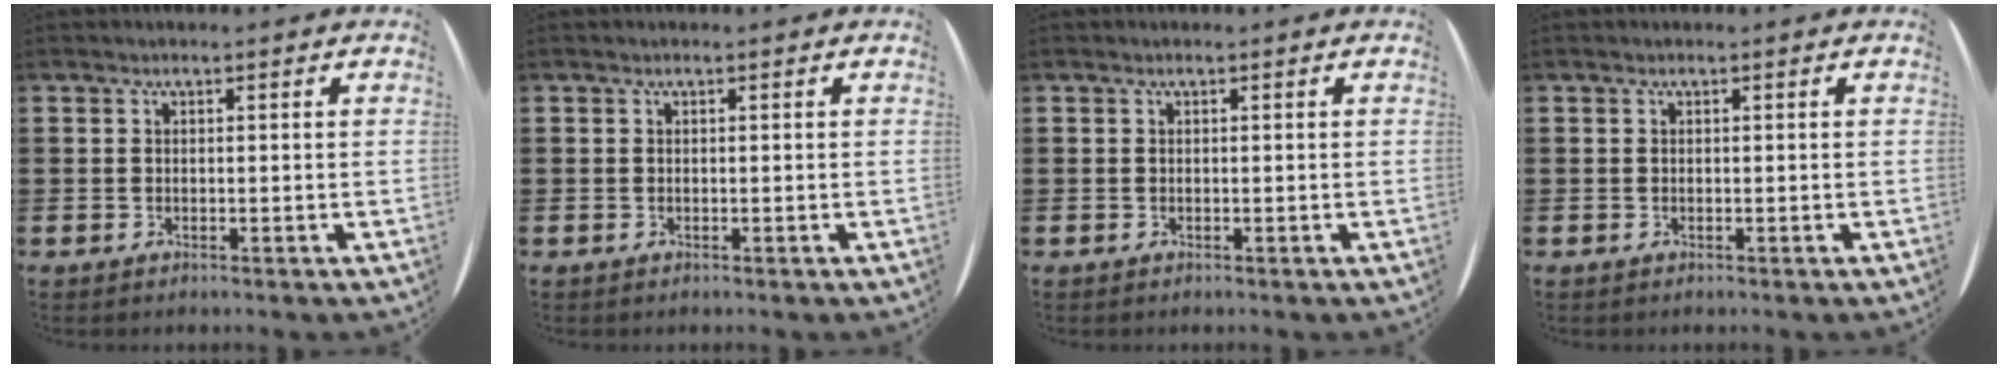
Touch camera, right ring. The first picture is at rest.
{"total": 0.0}
{"total": 0.0}
{"total": 0.0}